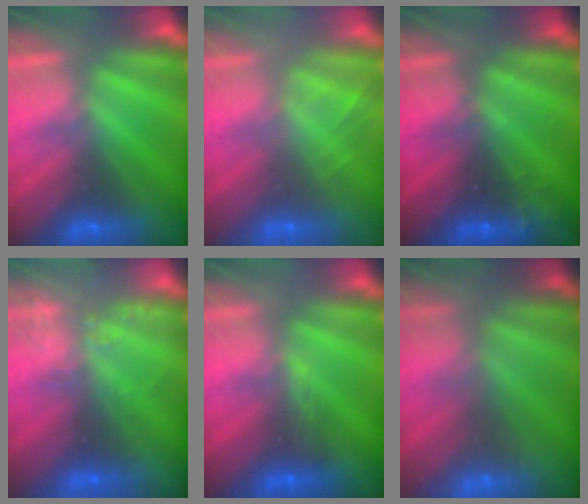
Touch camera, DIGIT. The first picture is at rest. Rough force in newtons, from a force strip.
{"total": 2.0}
{"total": 2.8}
{"total": 6.2}
{"total": 2.9}
{"total": 8.9}